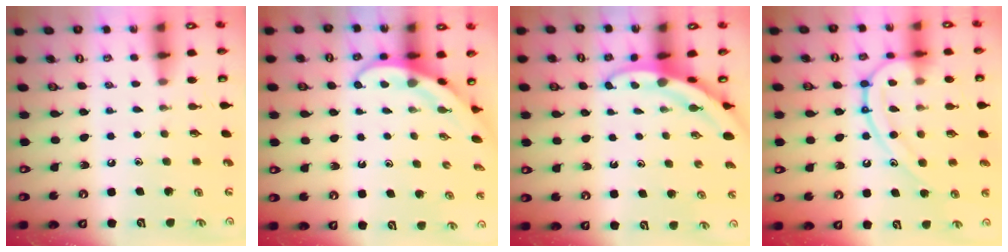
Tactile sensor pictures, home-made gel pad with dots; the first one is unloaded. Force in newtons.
{"total": 3.7, "press": 3.7, "slide": 0.8}
{"total": 3.6, "press": 3.5, "slide": 0.4}
{"total": 16.1, "press": 16.0, "slide": 1.4}